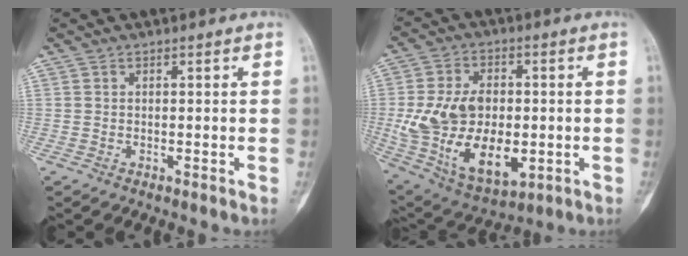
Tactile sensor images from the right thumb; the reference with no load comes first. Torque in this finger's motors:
{"motor_torque": [2.24, 2.42, 1.11, -0.84, 0.42]}